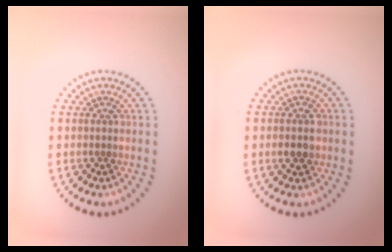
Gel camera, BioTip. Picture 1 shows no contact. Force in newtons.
{"total": 2.0, "press": 2.0, "slide": 0.3}